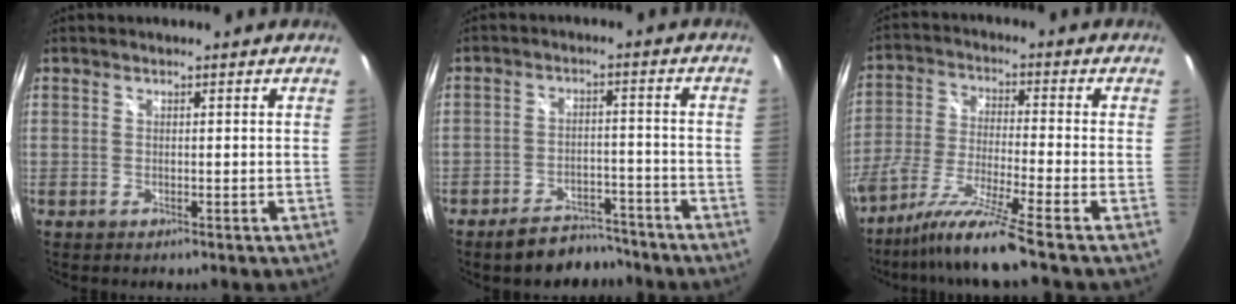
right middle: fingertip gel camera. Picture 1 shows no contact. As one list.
[{"total": 8.5, "force": [-7.5, 3.2, 2.3], "torque": [-0.054, 0.011, -0.099]}, {"total": 10.6, "force": [-8.4, -1.6, 6.3], "torque": [-0.125, -0.022, -0.156]}]